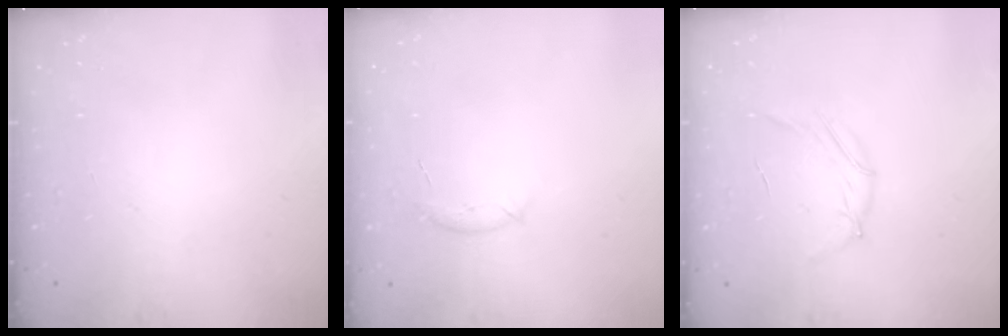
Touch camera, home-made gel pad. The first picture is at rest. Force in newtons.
{"total": 7.4, "press": 7.3, "slide": 1.6}
{"total": 2.8, "press": 2.7, "slide": 0.7}